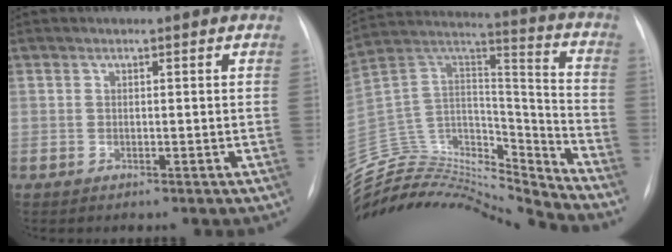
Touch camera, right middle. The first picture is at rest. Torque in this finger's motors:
{"motor_torque": [-0.78, -1.02, -0.20, -0.04]}